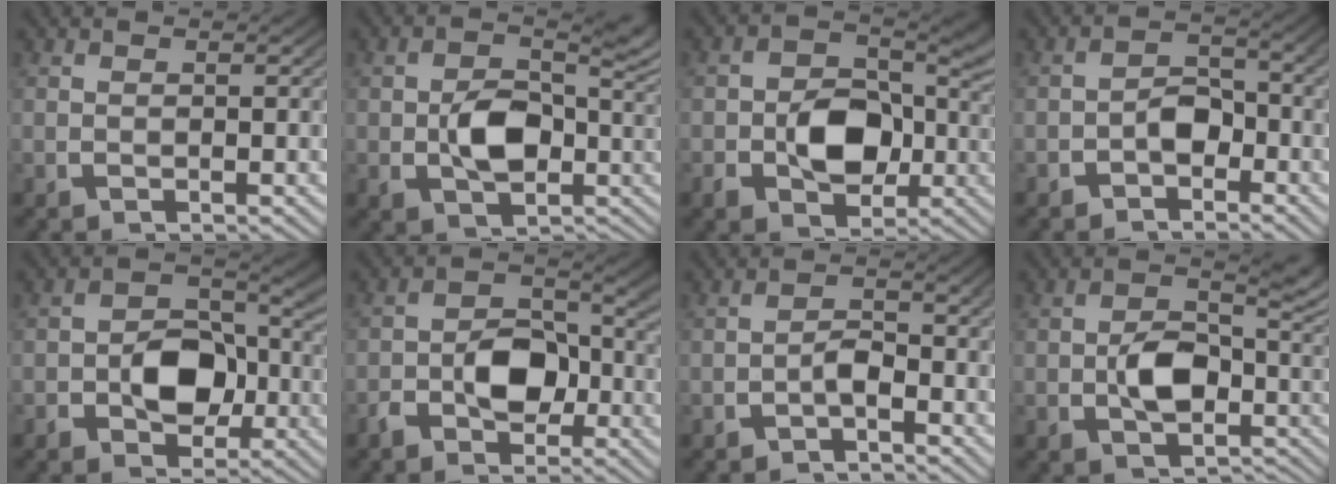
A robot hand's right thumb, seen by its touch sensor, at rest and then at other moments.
{"total": 7.3, "force": [-0.2, 4.6, 5.7], "torque": [-0.096, -0.020, 0.008]}
{"total": 7.7, "force": [-0.8, 5.4, 5.4], "torque": [-0.085, -0.026, -0.005]}
{"total": 3.2, "force": [-1.5, 2.0, 2.0], "torque": [-0.037, -0.018, -0.019]}
{"total": 6.2, "force": [-0.9, 4.6, 4.2], "torque": [-0.067, -0.019, -0.010]}
{"total": 5.7, "force": [-1.5, 3.9, 4.0], "torque": [-0.068, -0.019, -0.021]}
{"total": 2.6, "force": [-1.6, 1.3, 1.6], "torque": [-0.033, -0.015, -0.021]}
{"total": 6.8, "force": [-1.0, 4.1, 5.3], "torque": [-0.087, -0.017, -0.006]}